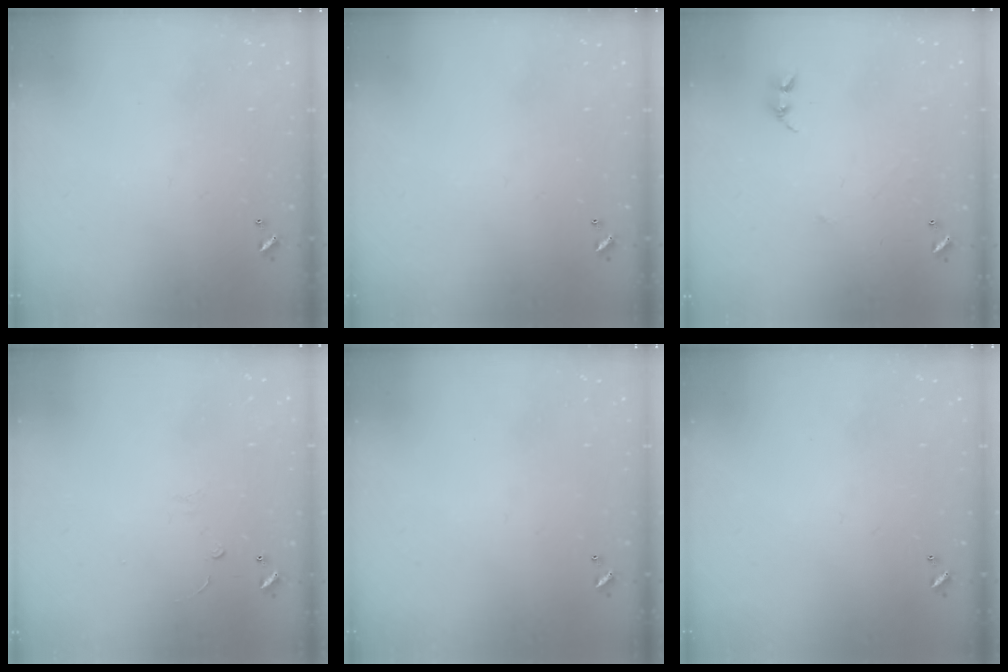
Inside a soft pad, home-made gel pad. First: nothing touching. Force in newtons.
{"total": 0.0}
{"total": 2.6, "press": 2.6, "slide": 0.3}
{"total": 1.6, "press": 1.5, "slide": 0.4}
{"total": 0.0}
{"total": 0.0}